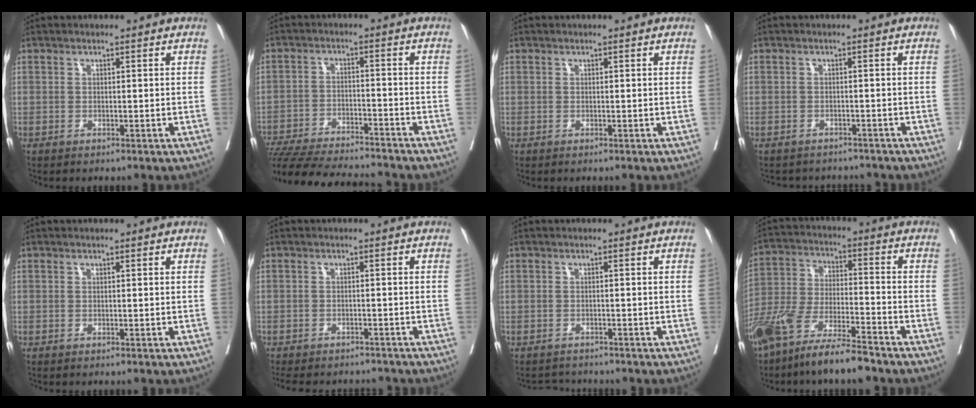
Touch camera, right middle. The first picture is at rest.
{"total": 19.2, "force": [-17.6, 2.0, 7.5], "torque": [-0.150, -0.033, -0.264]}
{"total": 0.0}
{"total": 6.5, "force": [-6.2, 1.9, 0.5], "torque": [-0.004, 0.008, -0.072]}
{"total": 0.0}
{"total": 10.9, "force": [-9.9, 3.3, 3.2], "torque": [-0.060, 0.000, -0.123]}
{"total": 2.1, "force": [-2.0, 0.4, -0.6], "torque": [0.013, -0.008, -0.032]}
{"total": 12.9, "force": [-10.0, 1.8, 8.0], "torque": [-0.159, -0.020, -0.189]}